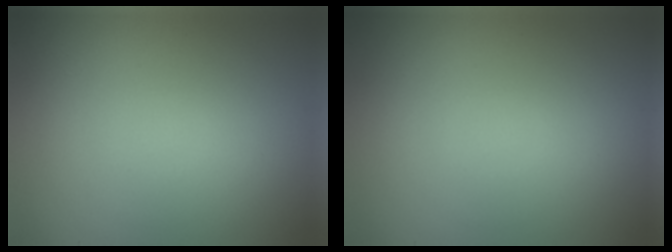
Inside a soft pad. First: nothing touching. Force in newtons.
{"total": 0.0}